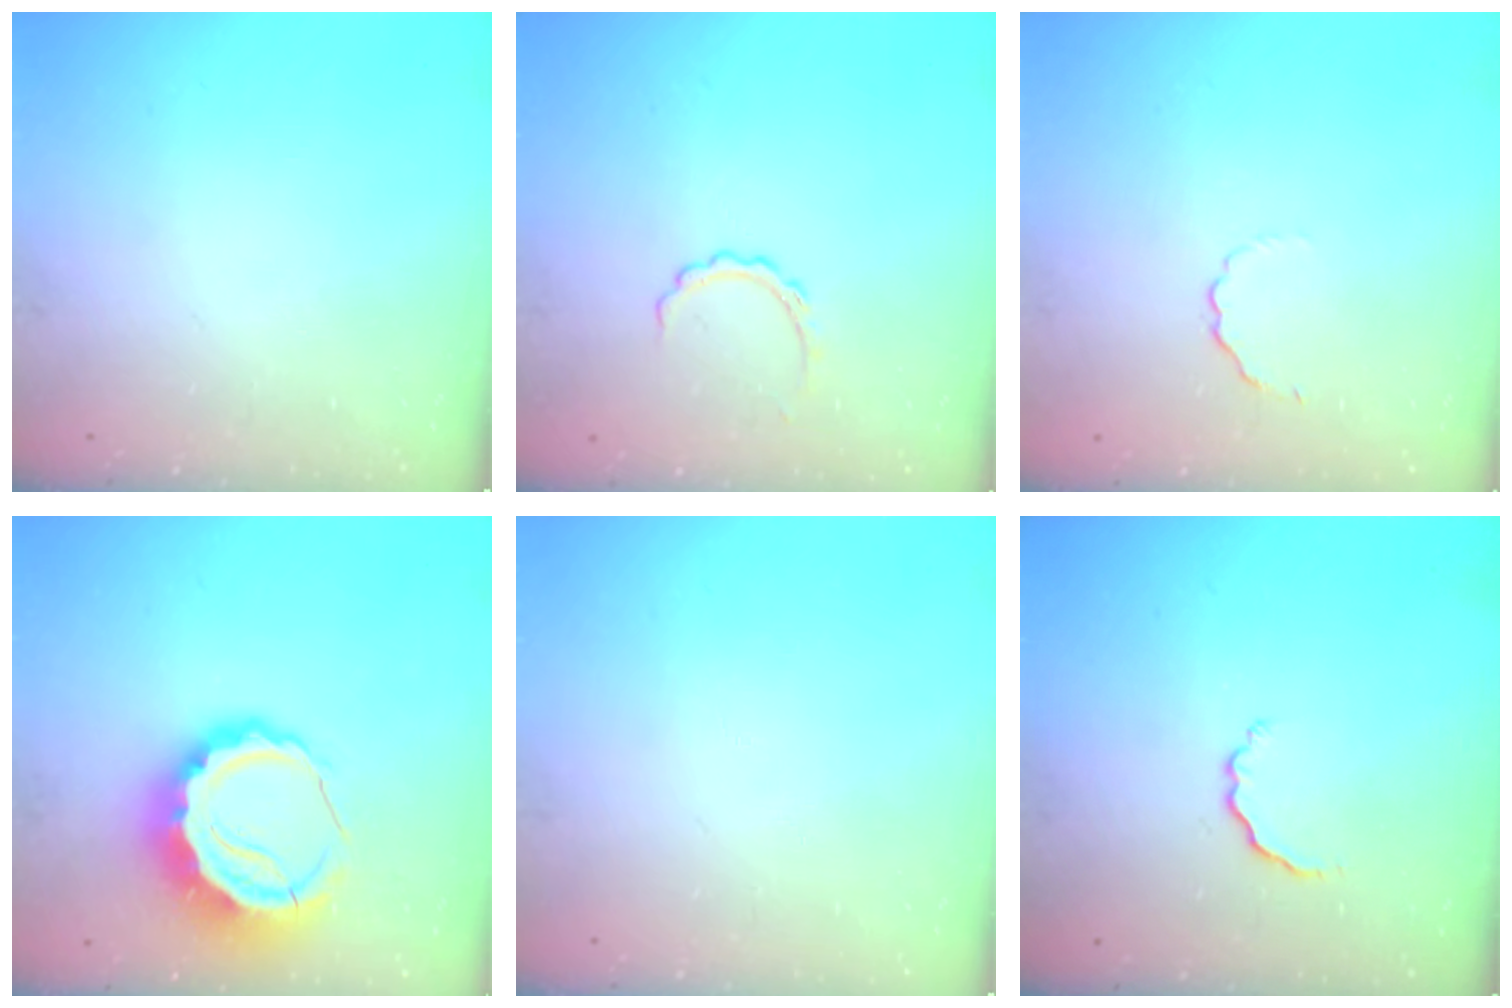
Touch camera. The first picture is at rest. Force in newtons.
{"total": 4.4, "press": 4.4, "slide": 0.2}
{"total": 2.6, "press": 2.5, "slide": 0.8}
{"total": 9.3, "press": 9.1, "slide": 1.7}
{"total": 0.0}
{"total": 2.7, "press": 2.6, "slide": 0.8}